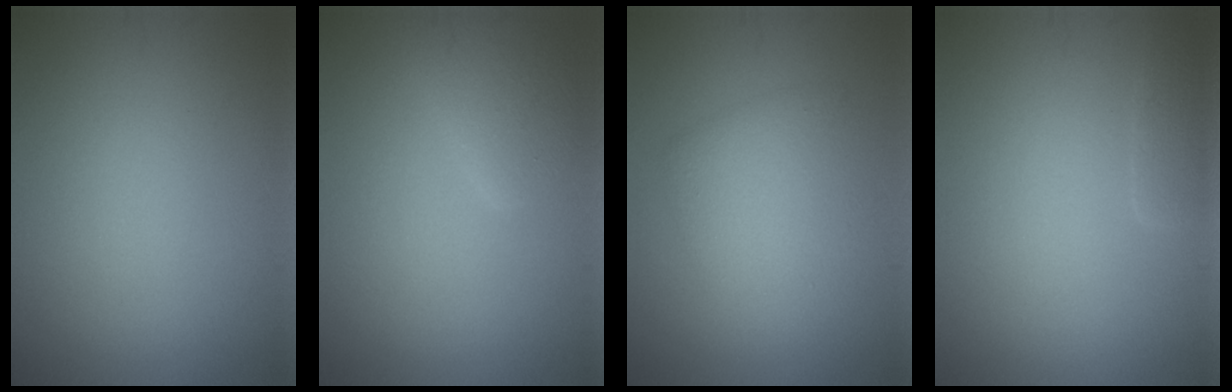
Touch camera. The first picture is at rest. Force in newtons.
{"total": 2.9, "press": 2.9, "slide": 0.1}
{"total": 4.4, "press": 4.4, "slide": 0.2}
{"total": 1.6, "press": 1.6, "slide": 0.1}